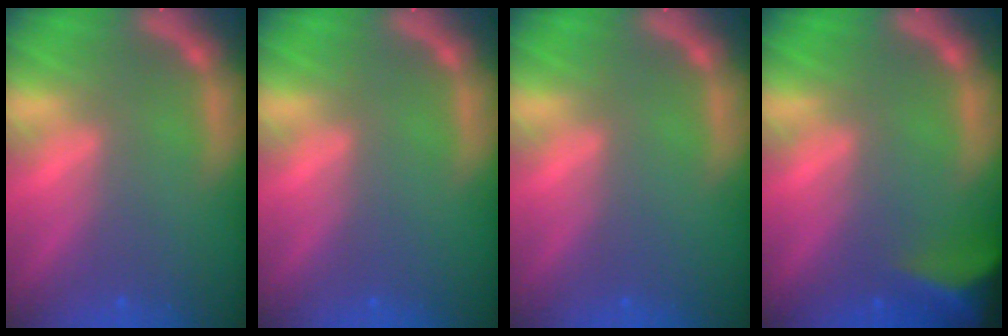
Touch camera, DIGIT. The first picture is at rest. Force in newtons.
{"total": 0.0}
{"total": 0.0}
{"total": 8.0}